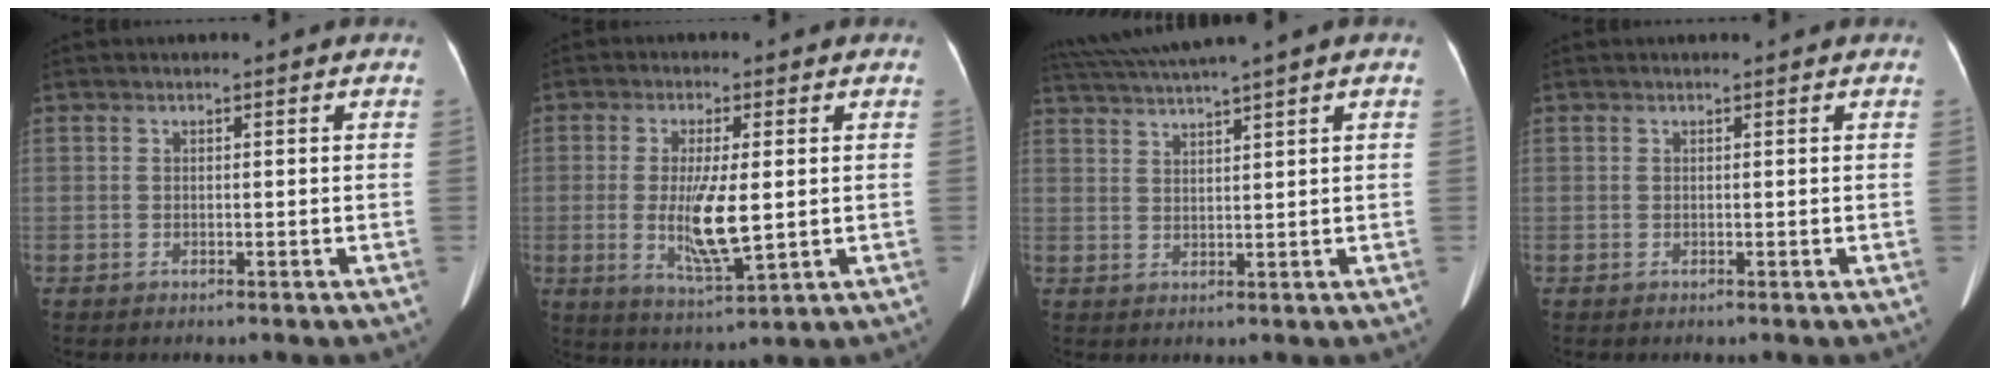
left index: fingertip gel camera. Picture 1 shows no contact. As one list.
[{"total": 8.5, "force": [-0.2, 1.7, 8.3], "torque": [-0.163, -0.021, 0.001]}, {"total": 7.5, "force": [6.1, -1.3, 4.1], "torque": [-0.075, 0.027, 0.106]}, {"total": 0.6, "force": [0.6, 0.1, 0.1], "torque": [-0.003, 0.005, 0.007]}]